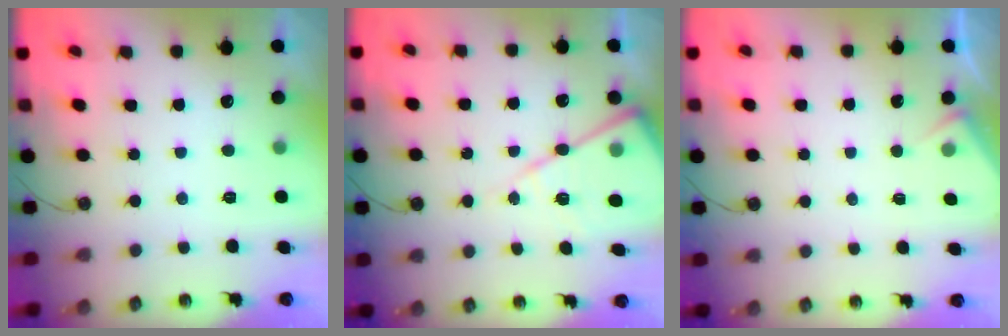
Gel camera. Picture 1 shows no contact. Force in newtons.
{"total": 13.7, "press": 13.7, "slide": 0.8}
{"total": 3.5, "press": 3.5, "slide": 0.6}